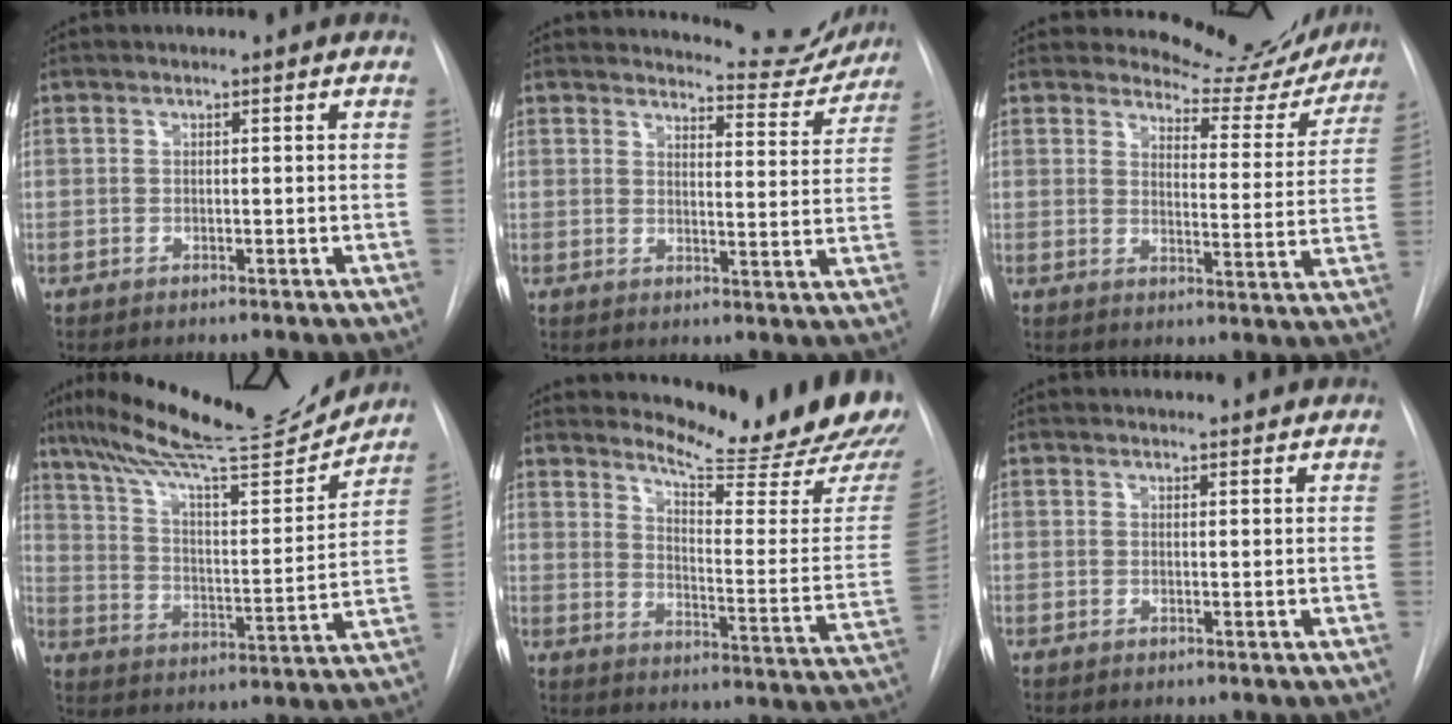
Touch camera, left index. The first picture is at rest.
{"total": 9.3, "force": [9.2, 1.5, 0.2], "torque": [0.012, -0.038, 0.098]}
{"total": 12.2, "force": [11.7, 3.2, 0.9], "torque": [0.006, -0.047, 0.126]}
{"total": 21.4, "force": [19.2, 1.8, 9.4], "torque": [-0.164, -0.016, 0.288]}
{"total": 20.3, "force": [19.1, 0.3, 6.9], "torque": [-0.104, -0.138, 0.231]}
{"total": 6.1, "force": [5.9, 1.0, 1.3], "torque": [-0.013, 0.014, 0.058]}